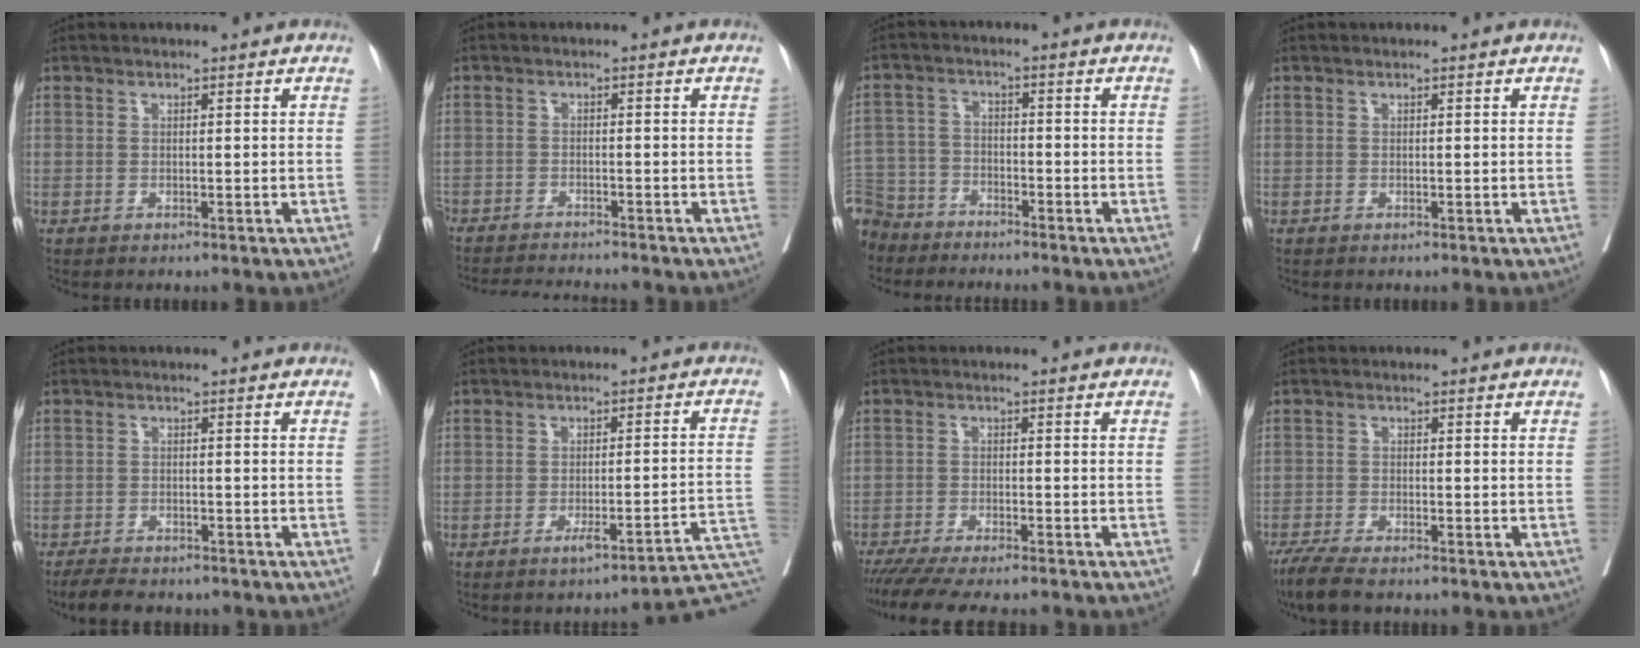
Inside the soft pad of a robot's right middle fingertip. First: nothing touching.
{"total": 8.3, "force": [-7.9, 0.1, 2.6], "torque": [-0.030, -0.015, -0.121]}
{"total": 11.0, "force": [-9.3, 5.6, 2.1], "torque": [-0.071, 0.001, -0.178]}
{"total": 0.0}
{"total": 6.6, "force": [-5.7, 1.9, 2.8], "torque": [-0.044, -0.009, -0.084]}
{"total": 8.3, "force": [-5.9, -0.4, 5.8], "torque": [-0.066, 0.027, -0.073]}
{"total": 11.6, "force": [-10.0, 1.3, 5.7], "torque": [-0.073, -0.019, -0.149]}
{"total": 5.7, "force": [-4.5, 0.9, 3.3], "torque": [-0.063, -0.016, -0.078]}